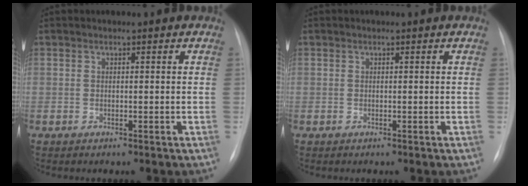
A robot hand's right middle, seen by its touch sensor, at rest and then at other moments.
{"total": 0.0}